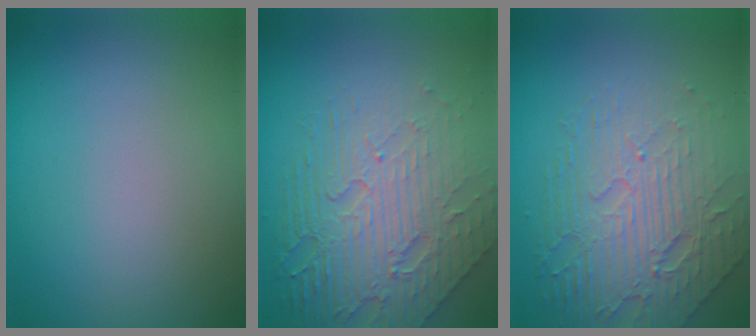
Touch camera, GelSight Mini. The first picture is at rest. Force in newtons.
{"total": 8.3, "press": 5.6, "slide": 6.1}
{"total": 6.2, "press": 4.6, "slide": 4.1}